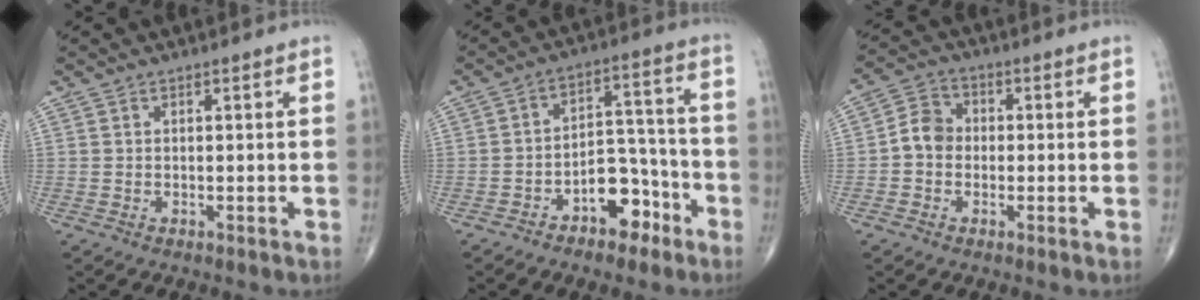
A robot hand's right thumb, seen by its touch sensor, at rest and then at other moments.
{"total": 9.6, "force": [-5.4, 5.6, 5.7], "torque": [-0.055, 0.062, -0.082]}
{"total": 5.4, "force": [-0.8, 4.6, 2.8], "torque": [-0.035, 0.020, -0.026]}